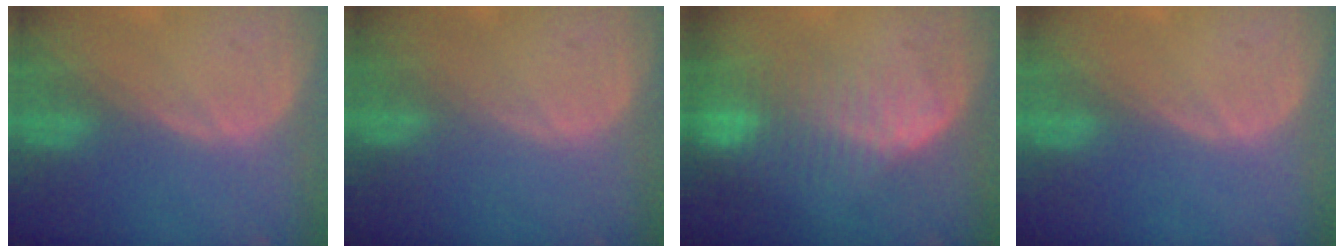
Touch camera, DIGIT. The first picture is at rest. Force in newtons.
{"total": 0.0}
{"total": 8.6, "press": 7.3, "slide": 4.6}
{"total": 0.0}